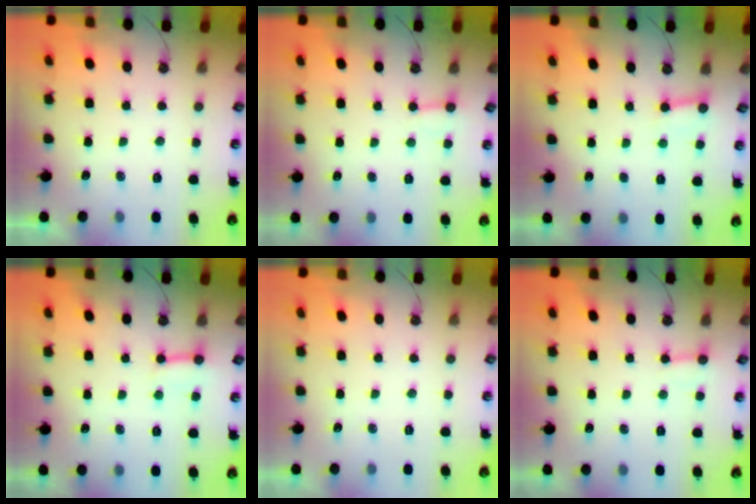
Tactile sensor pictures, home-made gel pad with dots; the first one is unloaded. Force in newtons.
{"total": 2.1, "press": 2.1, "slide": 0.1}
{"total": 2.7, "press": 2.7, "slide": 0.2}
{"total": 4.0, "press": 4.0, "slide": 0.4}
{"total": 0.0}
{"total": 2.4, "press": 2.4, "slide": 0.1}